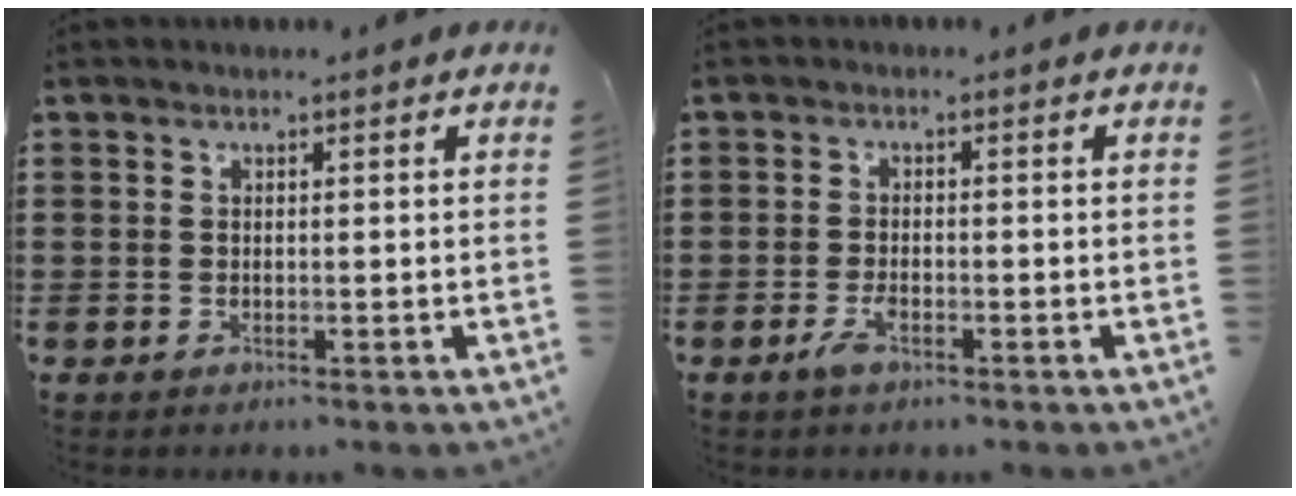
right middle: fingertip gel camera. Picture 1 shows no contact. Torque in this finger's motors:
{"motor_torque": [0.80, -0.41, 0.28, 0.07]}